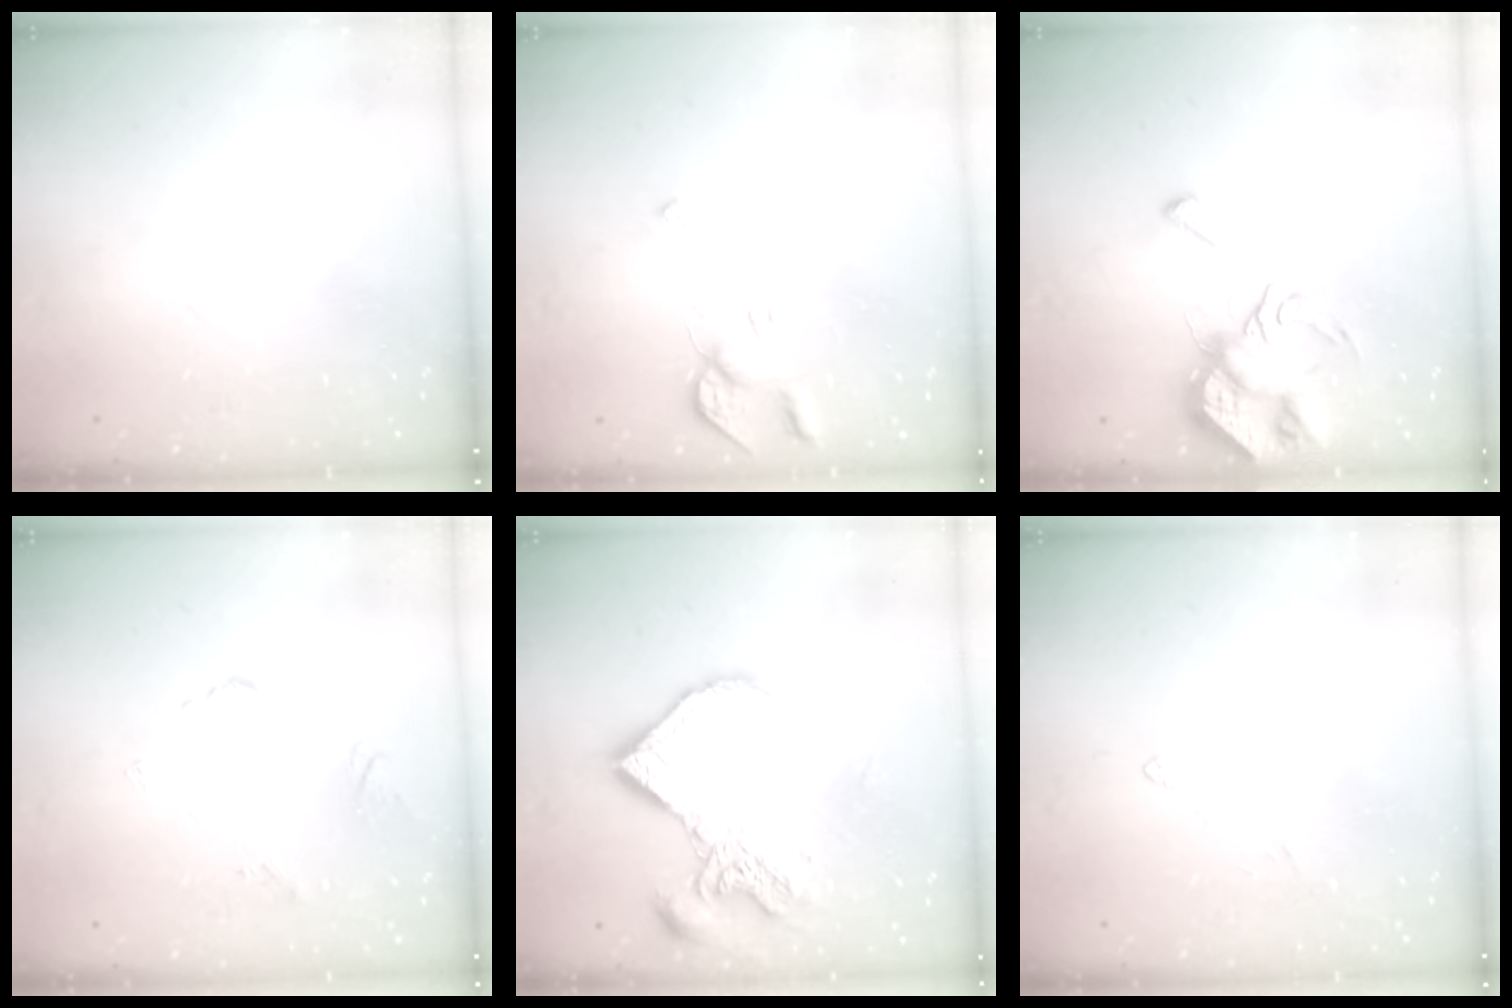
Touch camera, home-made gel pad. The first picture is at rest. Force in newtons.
{"total": 5.5, "press": 5.4, "slide": 0.7}
{"total": 8.3, "press": 8.2, "slide": 1.0}
{"total": 3.1, "press": 3.0, "slide": 0.6}
{"total": 13.1, "press": 13.0, "slide": 1.8}
{"total": 2.6, "press": 2.6, "slide": 0.5}